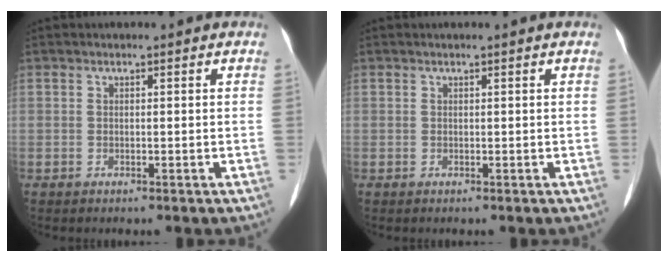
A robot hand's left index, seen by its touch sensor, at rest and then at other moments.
{"total": 0.0}